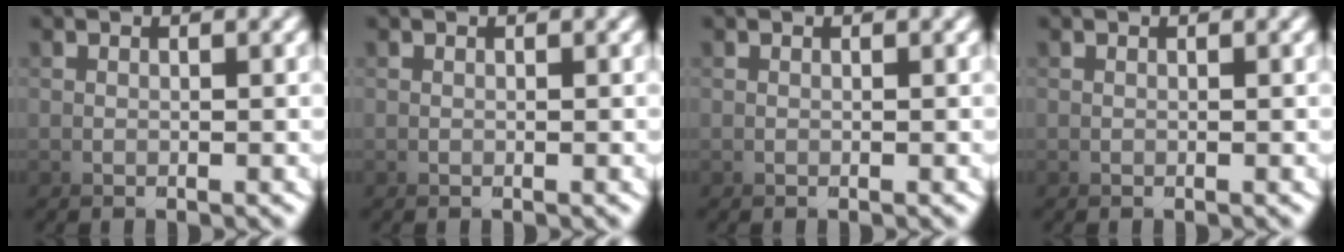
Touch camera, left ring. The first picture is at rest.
{"total": 0.0}
{"total": 0.0}
{"total": 0.0}